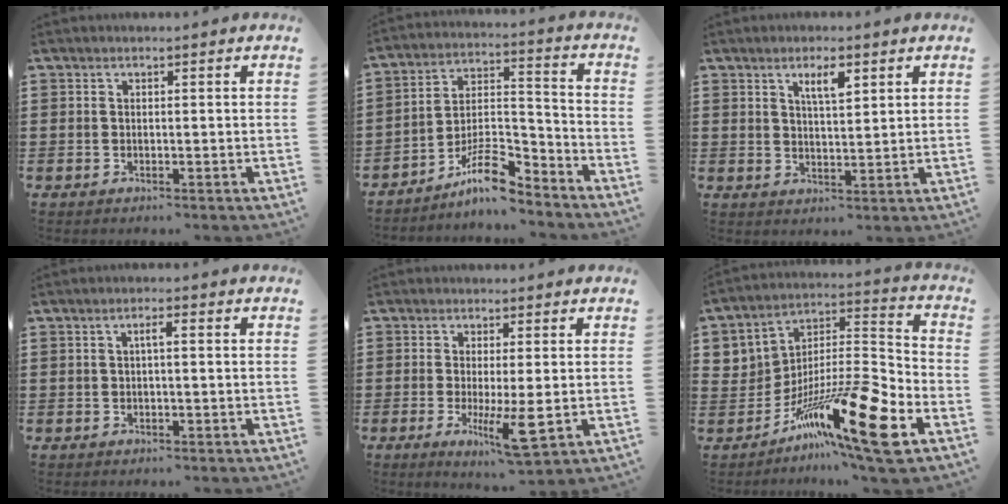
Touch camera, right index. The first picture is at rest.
{"total": 9.9, "force": [-7.7, 3.2, 5.3], "torque": [-0.090, 0.027, -0.143]}
{"total": 3.7, "force": [2.1, 1.0, 2.9], "torque": [-0.055, 0.001, 0.034]}
{"total": 1.7, "force": [0.0, 0.2, 1.7], "torque": [-0.033, 0.003, -0.002]}
{"total": 6.7, "force": [-1.4, 1.1, 6.5], "torque": [-0.121, -0.021, -0.019]}
{"total": 16.6, "force": [-9.3, 3.7, 13.2], "torque": [-0.234, 0.023, -0.155]}